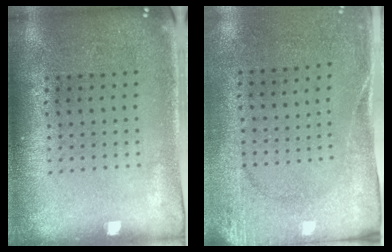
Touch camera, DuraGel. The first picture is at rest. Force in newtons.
{"total": 2.7, "press": 2.0, "slide": 1.7}